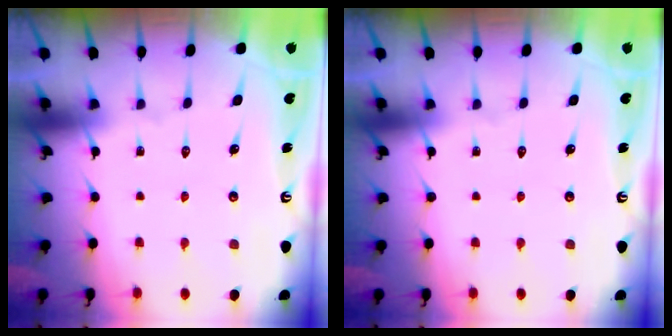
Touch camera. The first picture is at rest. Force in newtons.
{"total": 0.0}